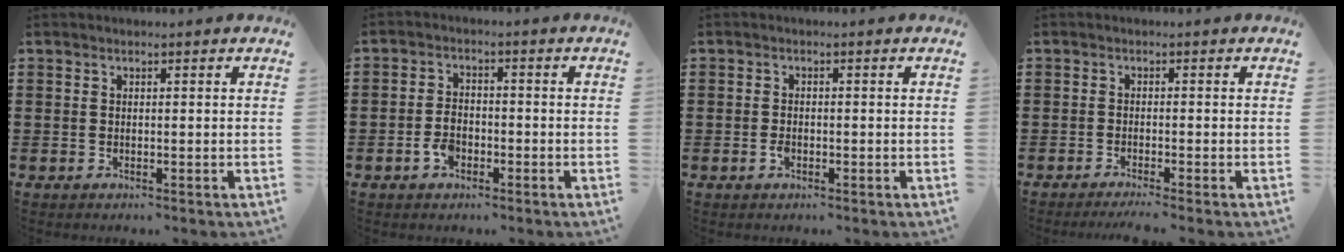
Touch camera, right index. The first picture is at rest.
{"total": 3.5, "force": [-1.6, 2.1, 2.2], "torque": [-0.056, -0.001, -0.034]}
{"total": 1.3, "force": [-0.5, 0.7, 1.0], "torque": [-0.028, -0.006, -0.011]}
{"total": 1.2, "force": [-1.1, -0.2, 0.6], "torque": [-0.010, -0.002, -0.020]}